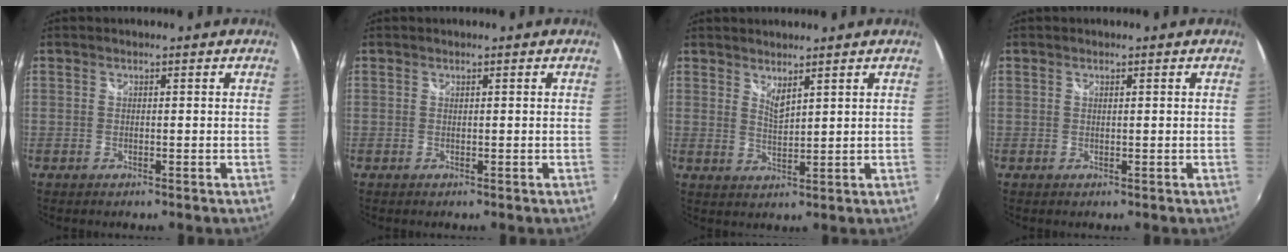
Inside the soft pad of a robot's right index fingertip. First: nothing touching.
{"total": 0.0}
{"total": 3.0, "force": [2.6, 0.3, 1.4], "torque": [-0.023, -0.002, 0.044]}
{"total": 0.0}